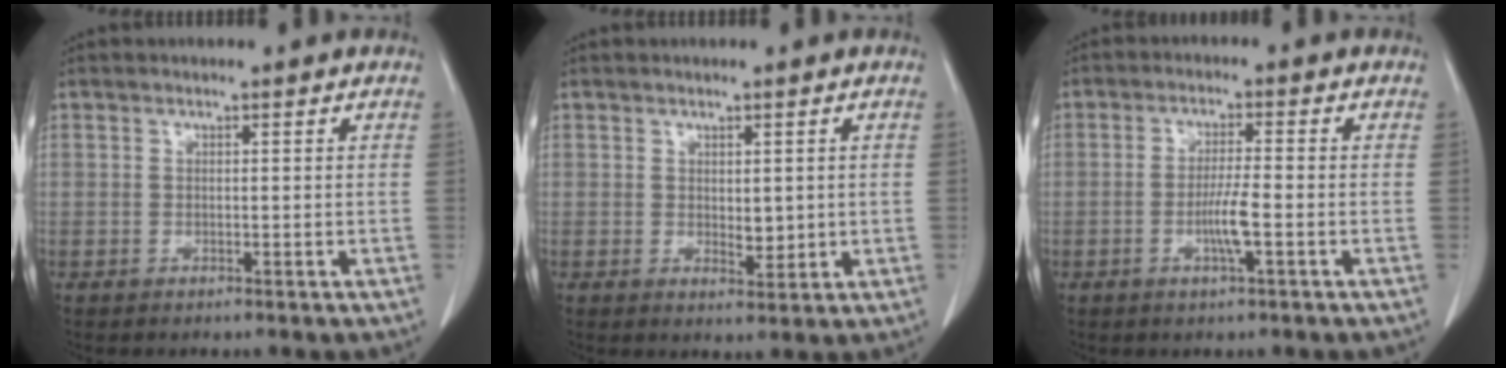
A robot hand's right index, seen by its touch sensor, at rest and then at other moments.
{"total": 2.6, "force": [0.2, 1.3, 2.2], "torque": [-0.033, -0.007, 0.009]}
{"total": 4.5, "force": [-1.4, 0.0, 4.3], "torque": [-0.083, -0.006, -0.027]}